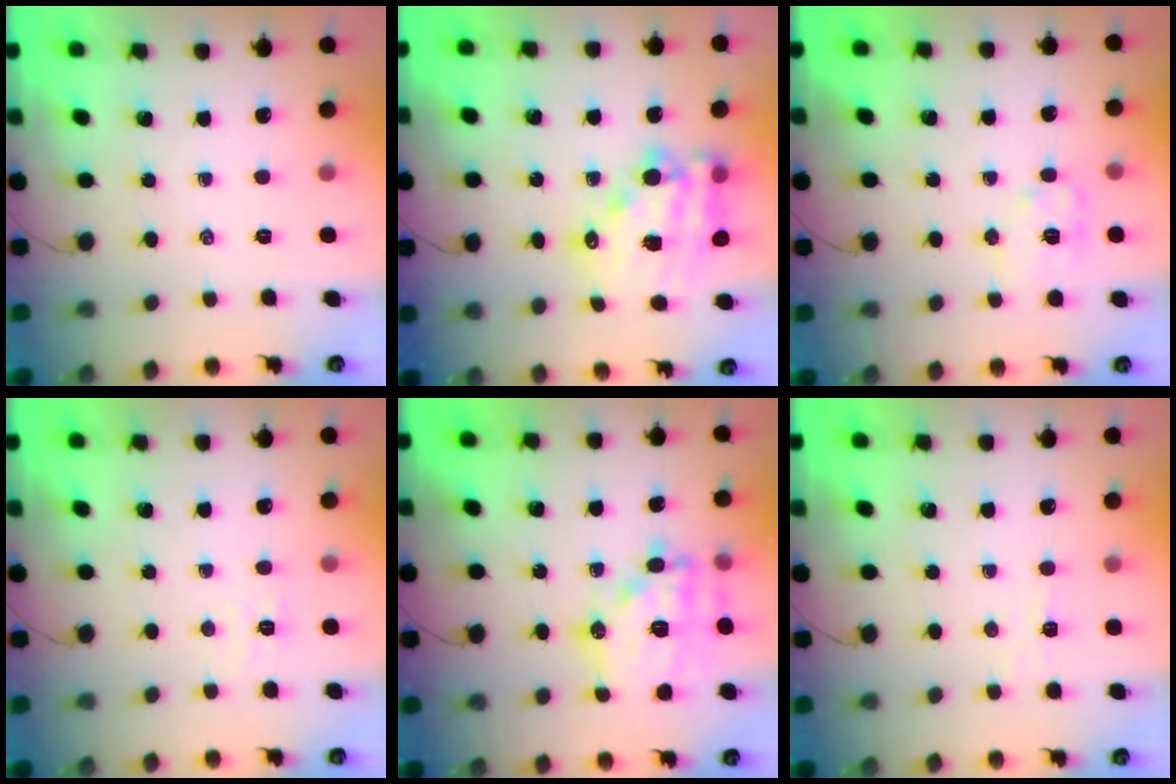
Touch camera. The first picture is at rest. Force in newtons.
{"total": 15.4, "press": 15.0, "slide": 3.2}
{"total": 8.4, "press": 8.4, "slide": 0.4}
{"total": 3.8, "press": 3.6, "slide": 1.0}
{"total": 17.5, "press": 17.4, "slide": 1.7}
{"total": 2.9, "press": 2.7, "slide": 0.8}